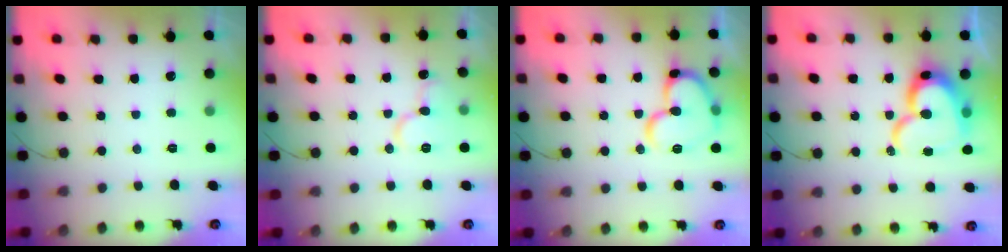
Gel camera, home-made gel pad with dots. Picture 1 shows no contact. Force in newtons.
{"total": 9.8, "press": 9.7, "slide": 1.3}
{"total": 16.1, "press": 16.0, "slide": 1.8}
{"total": 19.7, "press": 19.6, "slide": 1.6}